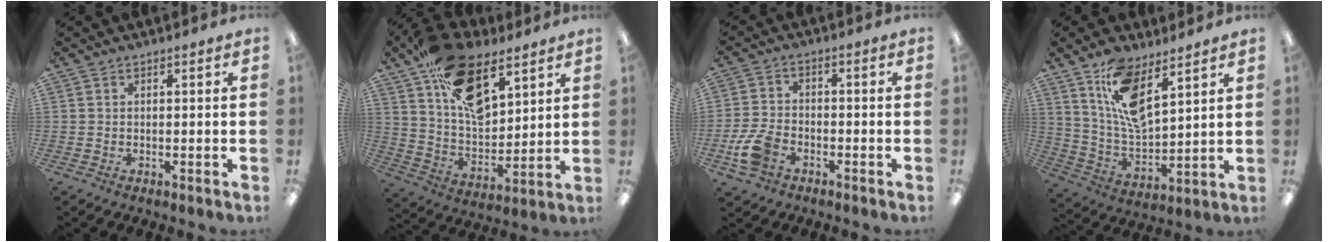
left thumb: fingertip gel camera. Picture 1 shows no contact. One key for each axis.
{"total": 21.3, "fx": 12.3, "fy": 11.0, "fz": 13.5, "tx": -0.231, "ty": -0.056, "tz": 0.224}
{"total": 7.8, "fx": -3.7, "fy": 5.1, "fz": 4.6, "tx": -0.099, "ty": 0.015, "tz": -0.067}
{"total": 12.9, "fx": 8.4, "fy": 5.4, "fz": 8.2, "tx": -0.168, "ty": -0.041, "tz": 0.154}